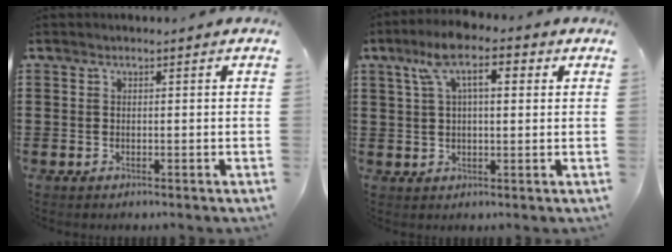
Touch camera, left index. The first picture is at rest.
{"total": 7.9, "force": [3.5, 2.8, 6.6], "torque": [-0.135, 0.012, 0.057]}